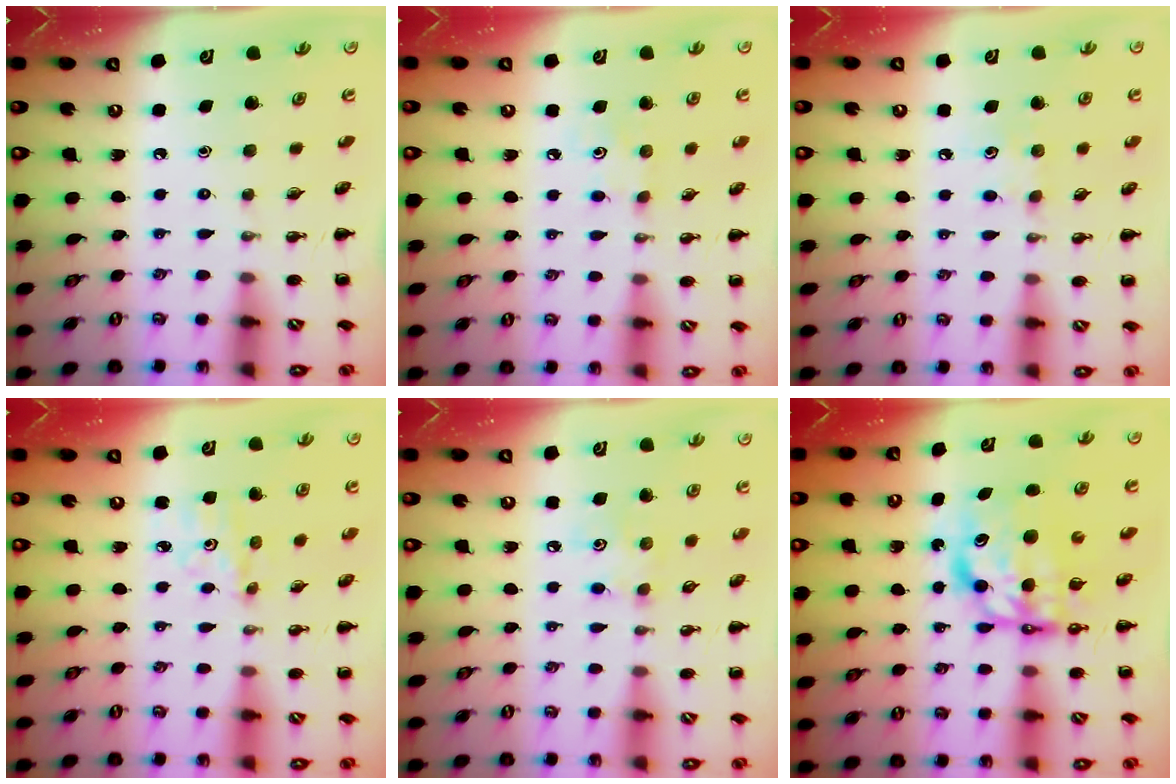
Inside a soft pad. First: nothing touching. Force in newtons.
{"total": 3.5, "press": 3.4, "slide": 0.9}
{"total": 6.6, "press": 6.4, "slide": 1.8}
{"total": 4.4, "press": 4.2, "slide": 1.6}
{"total": 3.6, "press": 3.6, "slide": 0.7}
{"total": 8.3, "press": 8.1, "slide": 2.0}